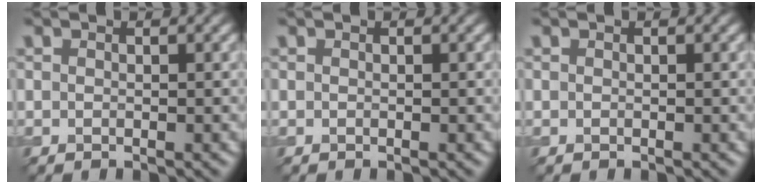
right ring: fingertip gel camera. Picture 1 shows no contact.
{"total": 0.0}
{"total": 0.0}